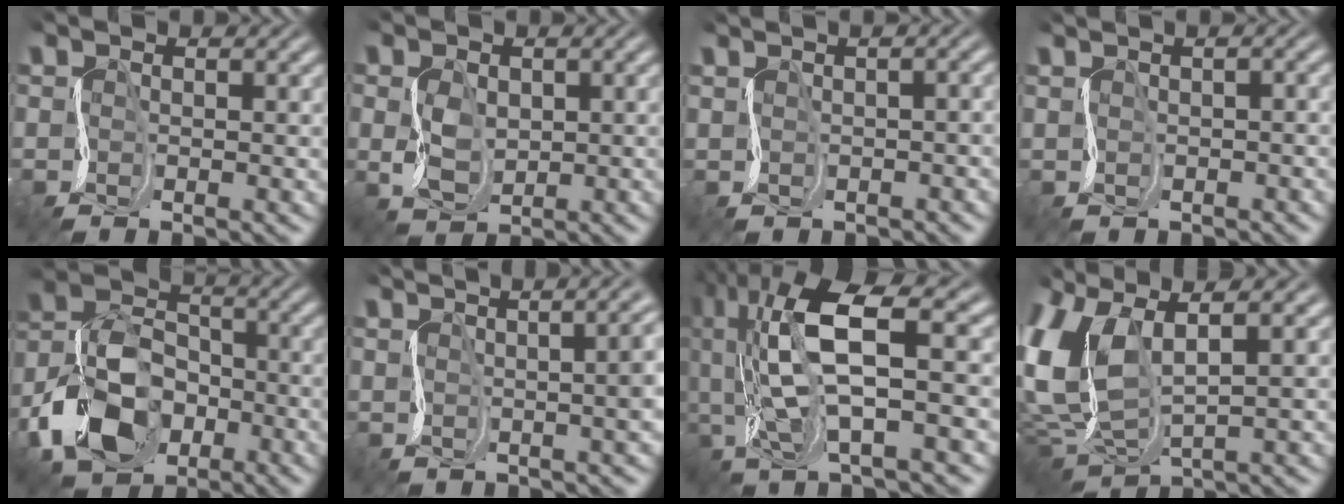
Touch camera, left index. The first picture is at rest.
{"total": 1.6, "force": [0.8, 1.3, 0.3], "torque": [-0.028, 0.010, 0.017]}
{"total": 1.9, "force": [0.0, 1.2, 1.5], "torque": [0.002, 0.015, -0.006]}
{"total": 0.0}
{"total": 8.3, "force": [-4.0, 6.0, 4.1], "torque": [-0.104, 0.007, -0.092]}
{"total": 9.7, "force": [1.9, 4.8, 8.2], "torque": [-0.037, 0.053, -0.001]}
{"total": 9.7, "force": [2.7, 2.7, 9.0], "torque": [-0.196, 0.016, 0.056]}
{"total": 6.2, "force": [2.9, 2.8, 4.7], "torque": [-0.141, 0.014, 0.052]}